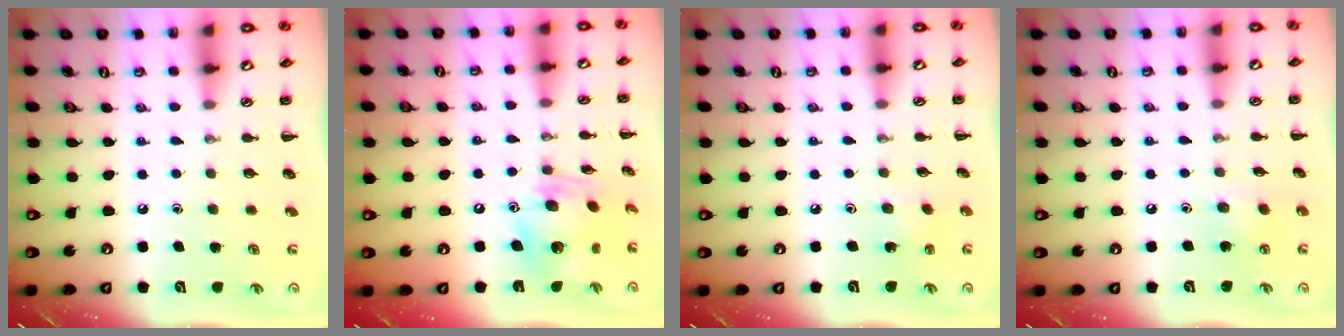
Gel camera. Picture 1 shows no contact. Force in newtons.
{"total": 12.2, "press": 12.1, "slide": 1.2}
{"total": 2.5, "press": 2.4, "slide": 0.8}
{"total": 5.0, "press": 4.9, "slide": 1.0}